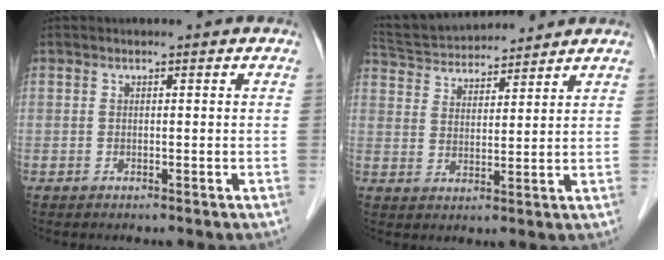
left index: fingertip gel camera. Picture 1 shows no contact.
{"total": 12.5, "force": [11.8, 2.2, 3.6], "torque": [-0.072, 0.036, 0.203]}